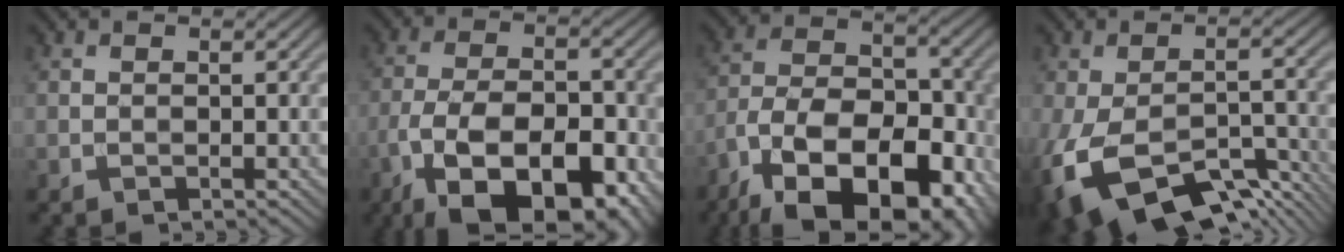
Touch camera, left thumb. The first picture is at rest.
{"total": 16.1, "force": [-8.5, 7.6, 11.4], "torque": [-0.197, -0.024, -0.133]}
{"total": 18.5, "force": [-11.2, 9.7, 11.1], "torque": [-0.193, -0.027, -0.180]}
{"total": 12.5, "force": [-7.2, 6.0, 8.3], "torque": [-0.169, -0.037, -0.111]}